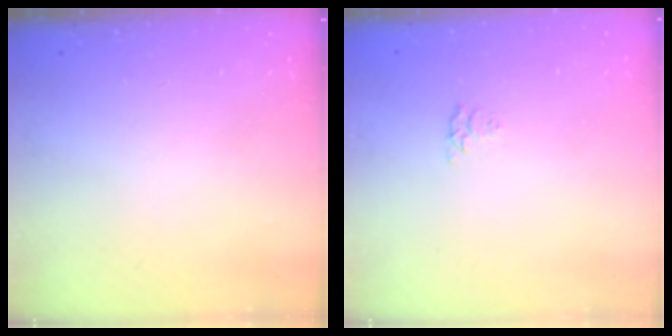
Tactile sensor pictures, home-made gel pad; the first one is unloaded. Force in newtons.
{"total": 3.2, "press": 3.2, "slide": 0.5}